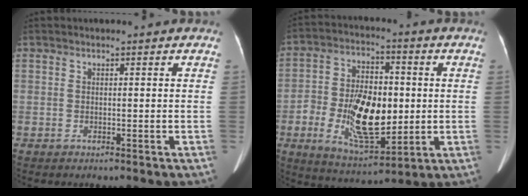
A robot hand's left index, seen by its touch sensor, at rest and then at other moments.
{"total": 14.5, "force": [-1.7, 6.8, 12.7], "torque": [-0.239, 0.002, -0.019]}